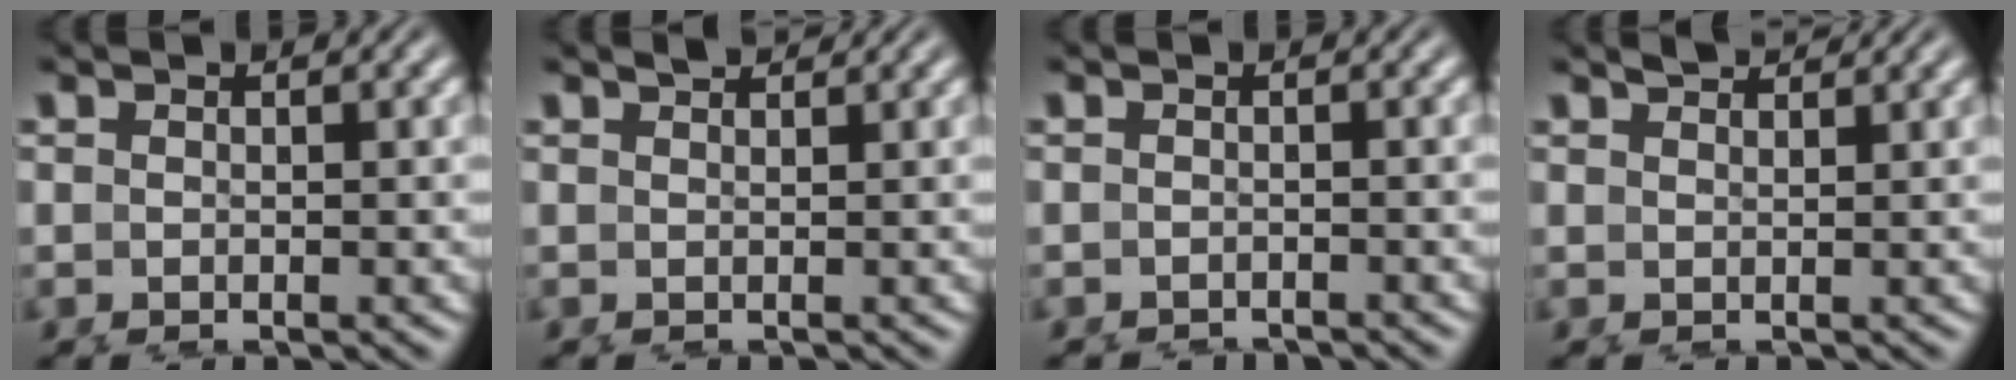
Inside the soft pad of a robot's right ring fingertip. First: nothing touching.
{"total": 1.0, "force": [0.7, -0.6, -0.3], "torque": [0.011, -0.009, 0.023]}
{"total": 2.7, "force": [-2.7, -0.3, -0.3], "torque": [0.006, -0.018, -0.036]}
{"total": 1.7, "force": [1.6, -0.6, -0.1], "torque": [0.015, -0.005, 0.036]}